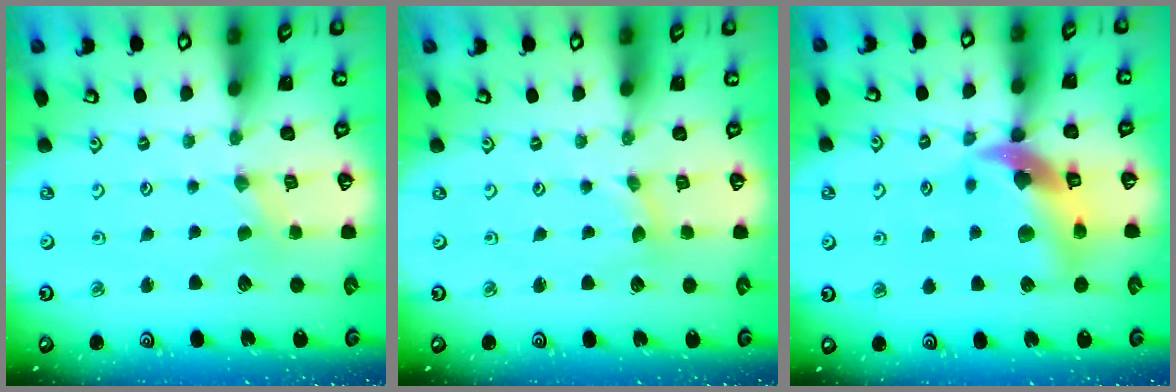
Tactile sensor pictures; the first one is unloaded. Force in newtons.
{"total": 0.7, "press": 0.7, "slide": 0.1}
{"total": 13.1, "press": 13.0, "slide": 1.7}